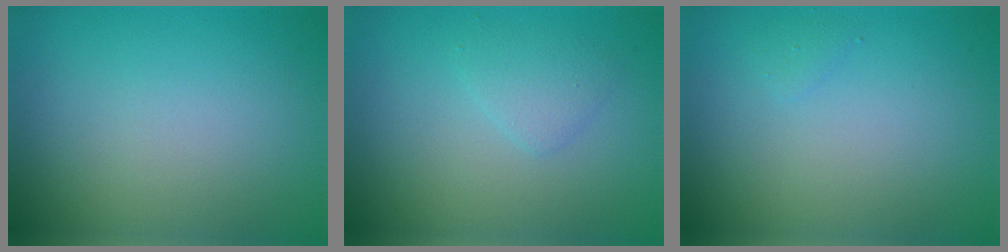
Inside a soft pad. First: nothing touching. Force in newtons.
{"total": 1.6, "press": 1.6, "slide": 0.1}
{"total": 0.5, "press": 0.5, "slide": 0.0}